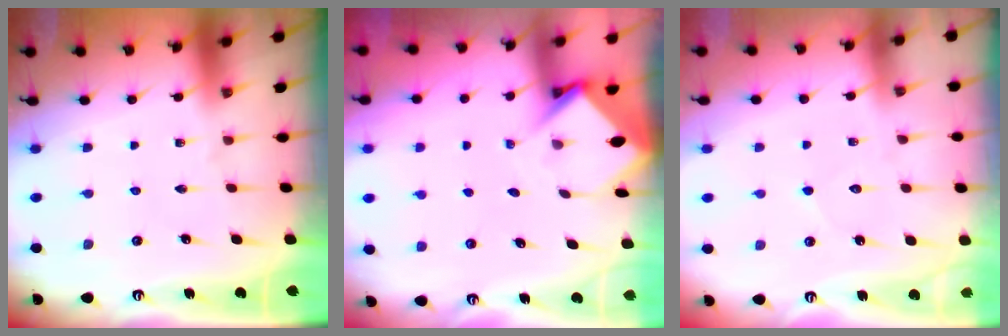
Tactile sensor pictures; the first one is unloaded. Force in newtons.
{"total": 3.3, "press": 3.3, "slide": 0.3}
{"total": 3.3, "press": 3.3, "slide": 0.3}